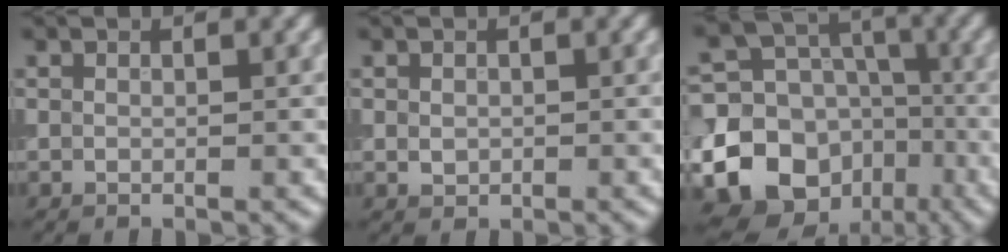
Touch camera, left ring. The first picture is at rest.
{"total": 1.0, "force": [0.0, 0.9, 0.5], "torque": [-0.007, -0.002, 0.000]}
{"total": 16.9, "force": [-6.6, 14.3, 5.9], "torque": [-0.127, -0.034, -0.116]}